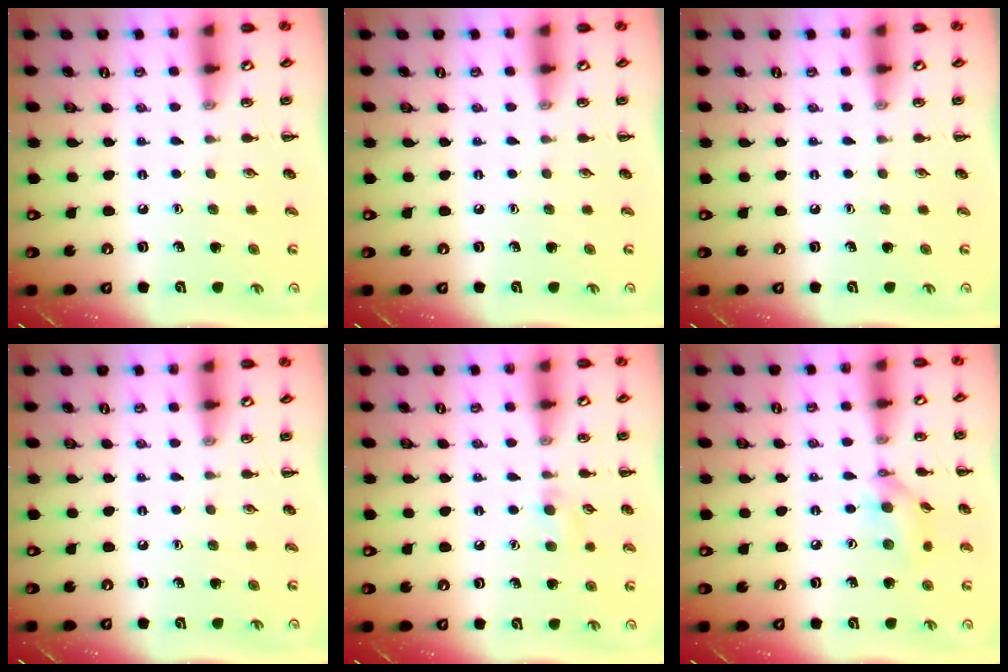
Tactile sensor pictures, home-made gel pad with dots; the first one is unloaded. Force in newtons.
{"total": 0.0}
{"total": 0.0}
{"total": 0.0}
{"total": 5.9, "press": 5.6, "slide": 2.0}
{"total": 10.0, "press": 10.0, "slide": 1.3}